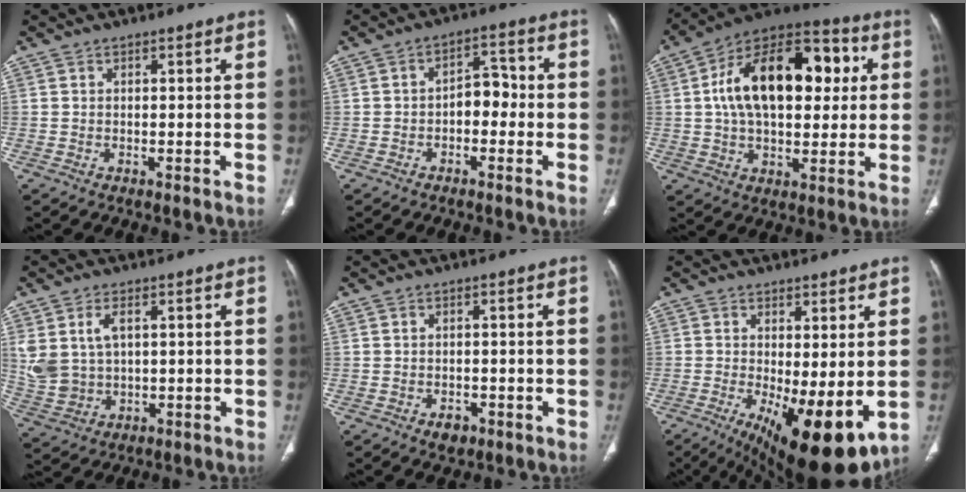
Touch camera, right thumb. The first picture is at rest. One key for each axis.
{"total": 5.3, "fx": -1.2, "fy": 3.5, "fz": 3.8, "tx": -0.034, "ty": 0.029, "tz": -0.028}
{"total": 23.5, "fx": 4.2, "fy": 13.3, "fz": 18.9, "tx": -0.279, "ty": 0.025, "tz": 0.057}
{"total": 8.3, "fx": 2.3, "fy": 5.3, "fz": 6.0, "tx": -0.130, "ty": -0.003, "tz": 0.060}
{"total": 2.5, "fx": -1.2, "fy": 1.7, "fz": 1.3, "tx": -0.010, "ty": 0.003, "tz": -0.011}
{"total": 14.0, "fx": -2.7, "fy": 4.8, "fz": 12.9, "tx": -0.198, "ty": -0.029, "tz": -0.022}